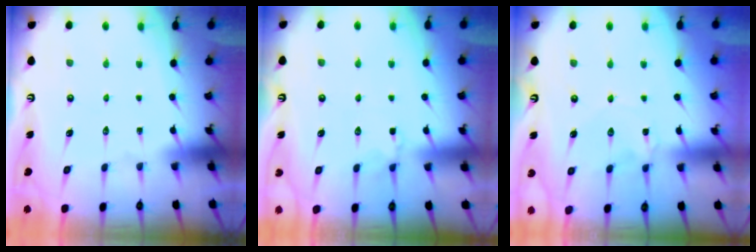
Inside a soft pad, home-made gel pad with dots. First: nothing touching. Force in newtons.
{"total": 2.7, "press": 2.3, "slide": 1.4}
{"total": 0.9, "press": 0.8, "slide": 0.2}